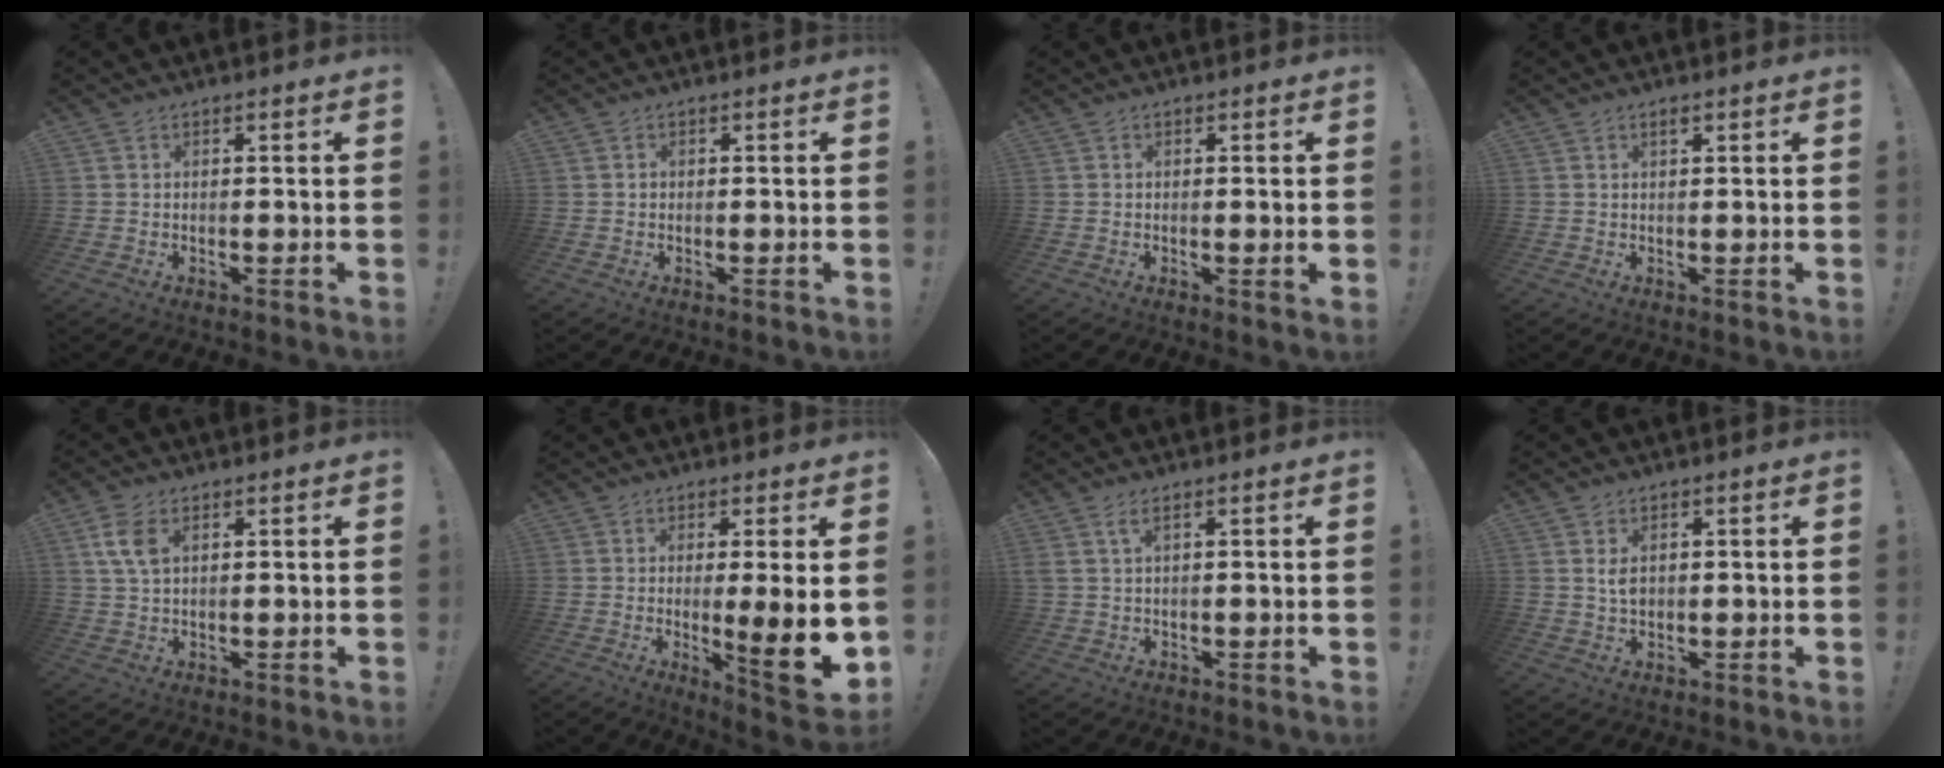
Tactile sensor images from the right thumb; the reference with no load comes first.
{"total": 0.6, "force": [-0.3, 0.5, 0.1], "torque": [-0.003, 0.003, -0.004]}
{"total": 1.2, "force": [0.3, -0.2, 1.2], "torque": [-0.015, -0.003, 0.003]}
{"total": 1.0, "force": [0.7, 0.3, 0.6], "torque": [-0.007, -0.002, 0.011]}
{"total": 6.4, "force": [2.4, 3.8, 4.5], "torque": [-0.101, 0.000, 0.046]}
{"total": 12.5, "force": [-1.0, 1.4, 12.4], "torque": [-0.164, -0.017, -0.008]}
{"total": 2.4, "force": [1.0, 0.3, 2.2], "torque": [-0.046, 0.001, 0.018]}
{"total": 3.1, "force": [0.7, 2.1, 2.2], "torque": [-0.027, -0.003, 0.009]}